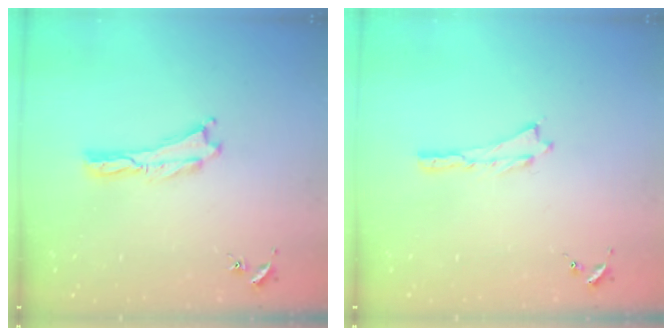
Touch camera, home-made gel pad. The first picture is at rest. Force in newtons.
{"total": 0.0}